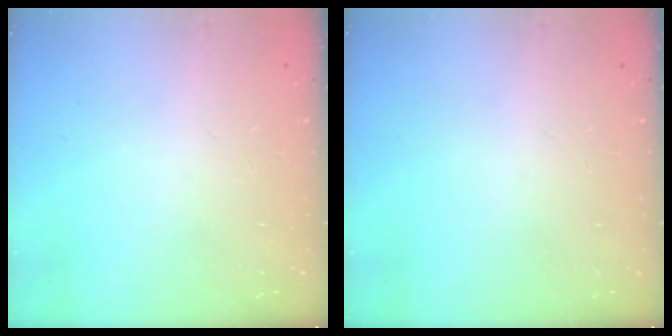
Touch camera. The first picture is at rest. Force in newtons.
{"total": 0.0}